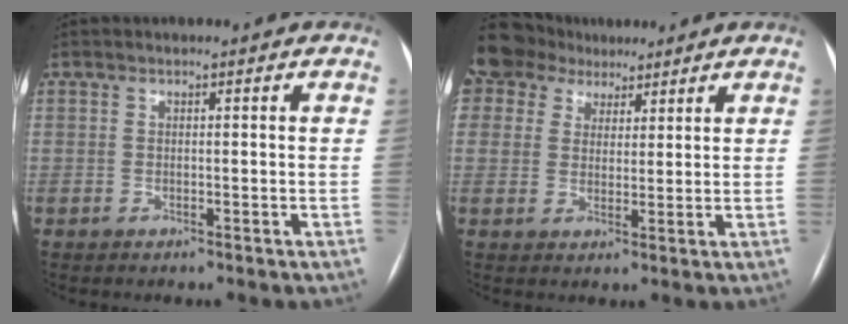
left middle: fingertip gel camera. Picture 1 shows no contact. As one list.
[{"total": 9.8, "force": [6.9, 6.7, 1.6], "torque": [-0.046, 0.036, 0.128]}]